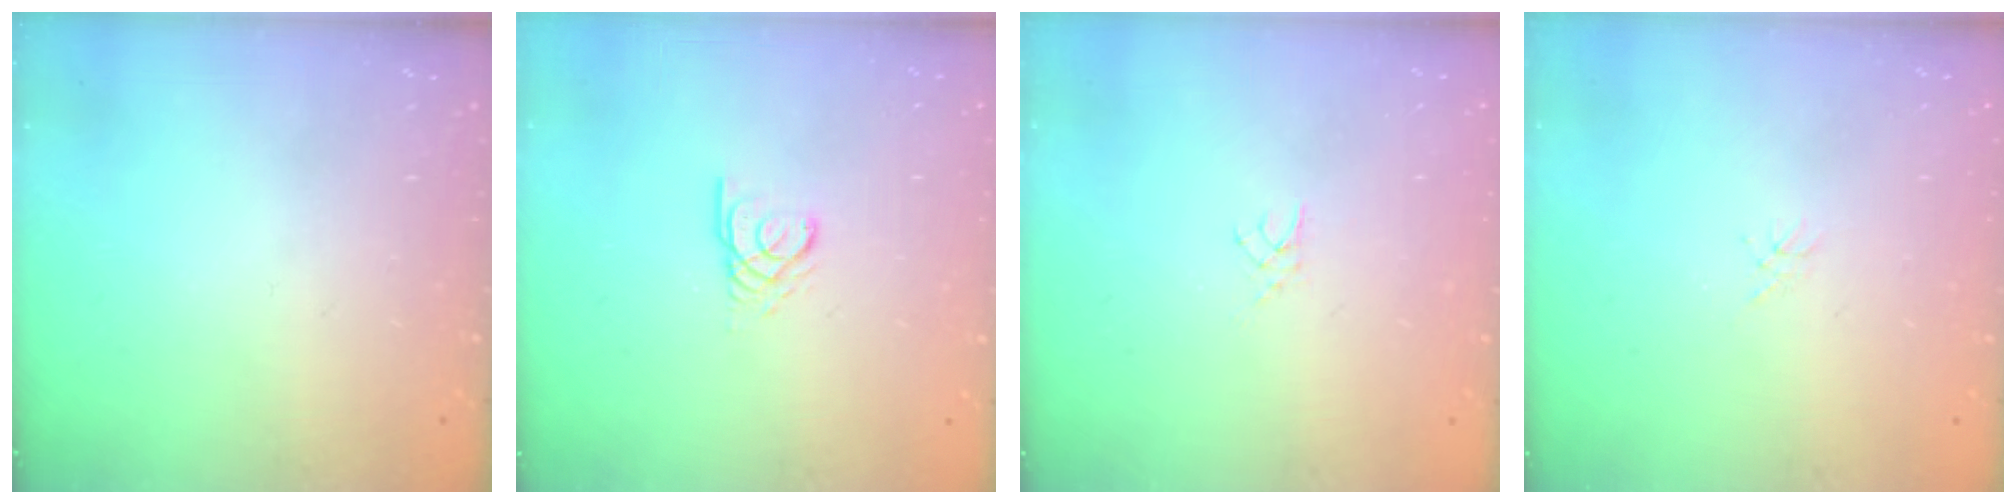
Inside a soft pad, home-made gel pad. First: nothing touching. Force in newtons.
{"total": 2.4, "press": 2.4, "slide": 0.1}
{"total": 2.1, "press": 2.1, "slide": 0.3}
{"total": 0.0}